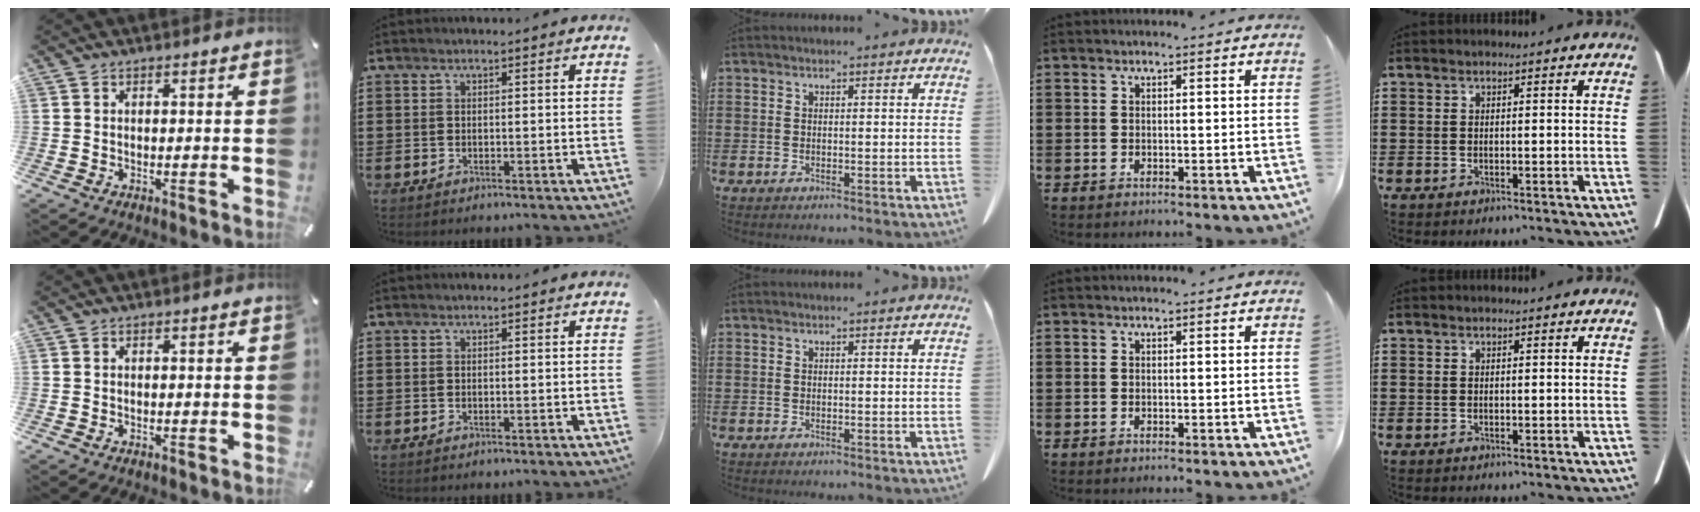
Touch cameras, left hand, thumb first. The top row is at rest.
{}